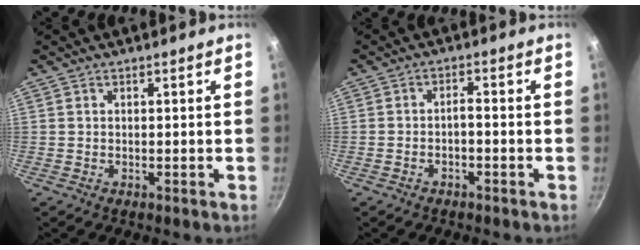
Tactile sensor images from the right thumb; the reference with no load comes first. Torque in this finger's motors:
{"motor_torque": [-0.15, 0.08, -0.40, -0.07, 0.00]}